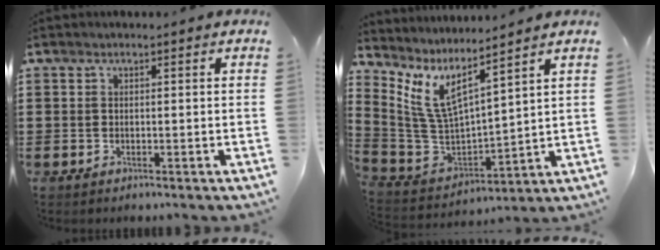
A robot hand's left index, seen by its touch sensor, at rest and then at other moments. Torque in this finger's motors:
{"motor_torque": [2.14, 0.00, 0.34, 0.07]}